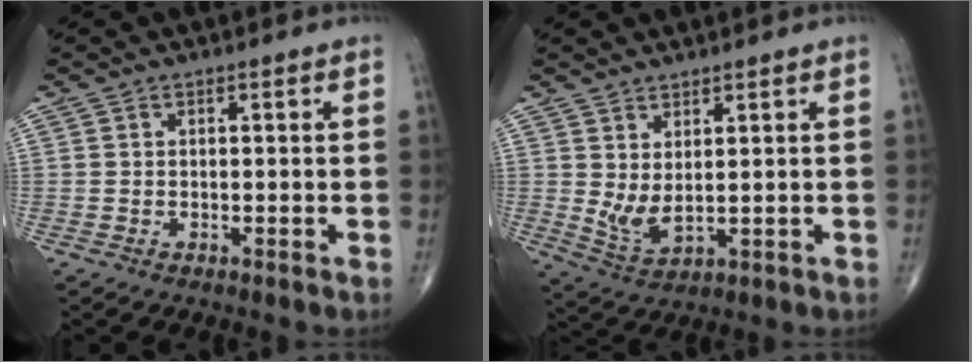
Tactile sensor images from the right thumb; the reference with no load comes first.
{"total": 5.2, "force": [1.4, 2.1, 4.6], "torque": [-0.094, -0.021, 0.037]}